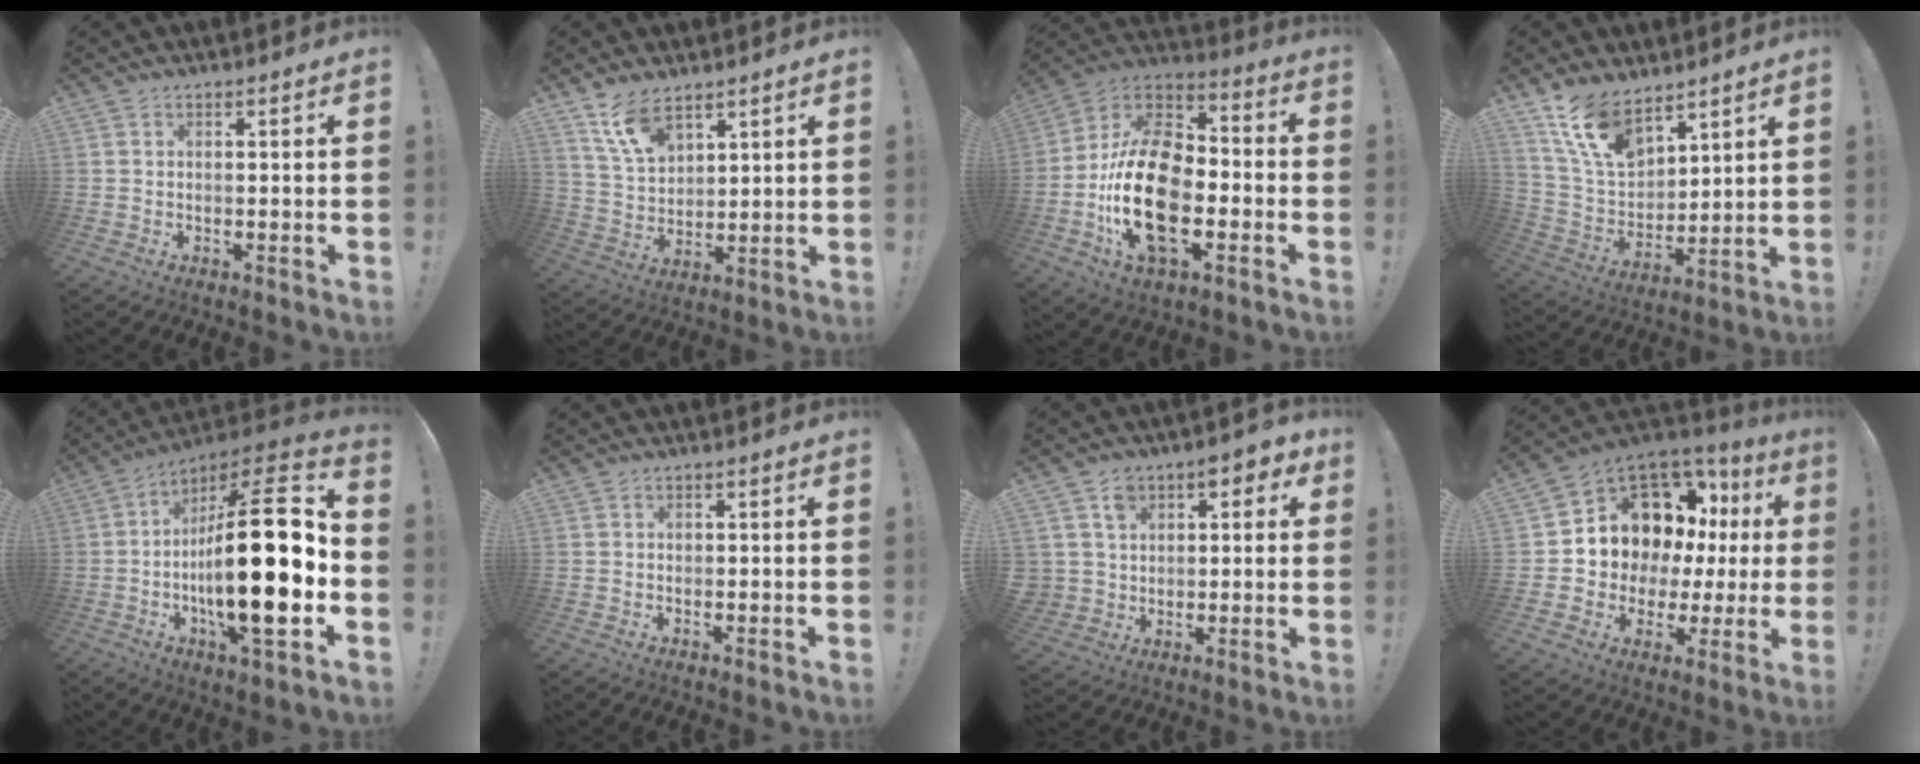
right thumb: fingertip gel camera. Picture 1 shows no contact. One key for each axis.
{"total": 11.1, "fx": 7.8, "fy": 5.6, "fz": 5.5, "tx": -0.114, "ty": -0.034, "tz": 0.153}
{"total": 24.5, "fx": -5.8, "fy": 14.8, "fz": 18.7, "tx": -0.348, "ty": 0.029, "tz": -0.090}
{"total": 14.8, "fx": 10.5, "fy": 7.4, "fz": 7.4, "tx": -0.155, "ty": -0.057, "tz": 0.203}
{"total": 28.2, "fx": -3.6, "fy": 8.5, "fz": 26.7, "tx": -0.446, "ty": 0.008, "tz": -0.063}
{"total": 0.7, "fx": 0.1, "fy": 0.7, "fz": 0.1, "tx": 0.002, "ty": 0.002, "tz": 0.000}
{"total": 7.7, "fx": 3.5, "fy": 6.3, "fz": 2.6, "tx": -0.029, "ty": -0.016, "tz": 0.065}
{"total": 12.4, "fx": 6.4, "fy": 8.9, "fz": 5.8, "tx": -0.084, "ty": -0.065, "tz": 0.135}